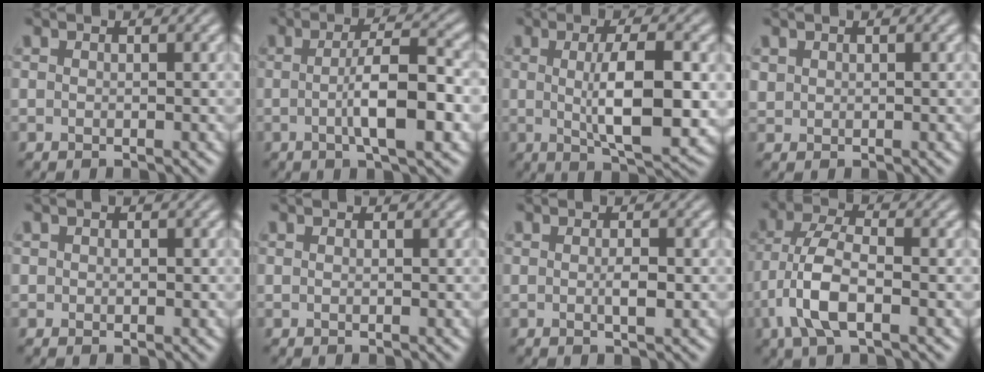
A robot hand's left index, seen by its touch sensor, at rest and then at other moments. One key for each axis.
{"total": 6.2, "fx": -0.9, "fy": 1.3, "fz": 6.0, "tx": -0.099, "ty": 0.002, "tz": -0.015}
{"total": 7.7, "fx": 0.1, "fy": 2.1, "fz": 7.4, "tx": -0.115, "ty": -0.005, "tz": 0.005}
{"total": 0.8, "fx": 0.5, "fy": 0.7, "fz": 0.1, "tx": -0.003, "ty": -0.002, "tz": 0.014}
{"total": 0.5, "fx": 0.0, "fy": 0.5, "fz": 0.1, "tx": 0.003, "ty": -0.003, "tz": -0.002}
{"total": 0.0}
{"total": 1.4, "fx": -0.1, "fy": 0.3, "fz": 1.3, "tx": -0.025, "ty": -0.002, "tz": -0.002}
{"total": 5.8, "fx": -2.2, "fy": 2.3, "fz": 4.8, "tx": -0.105, "ty": 0.006, "tz": -0.047}